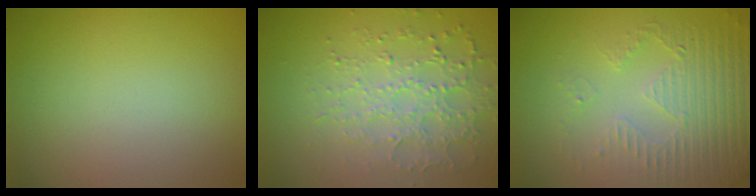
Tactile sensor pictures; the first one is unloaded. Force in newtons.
{"total": 3.5, "press": 3.3, "slide": 1.2}
{"total": 5.3, "press": 3.5, "slide": 4.0}